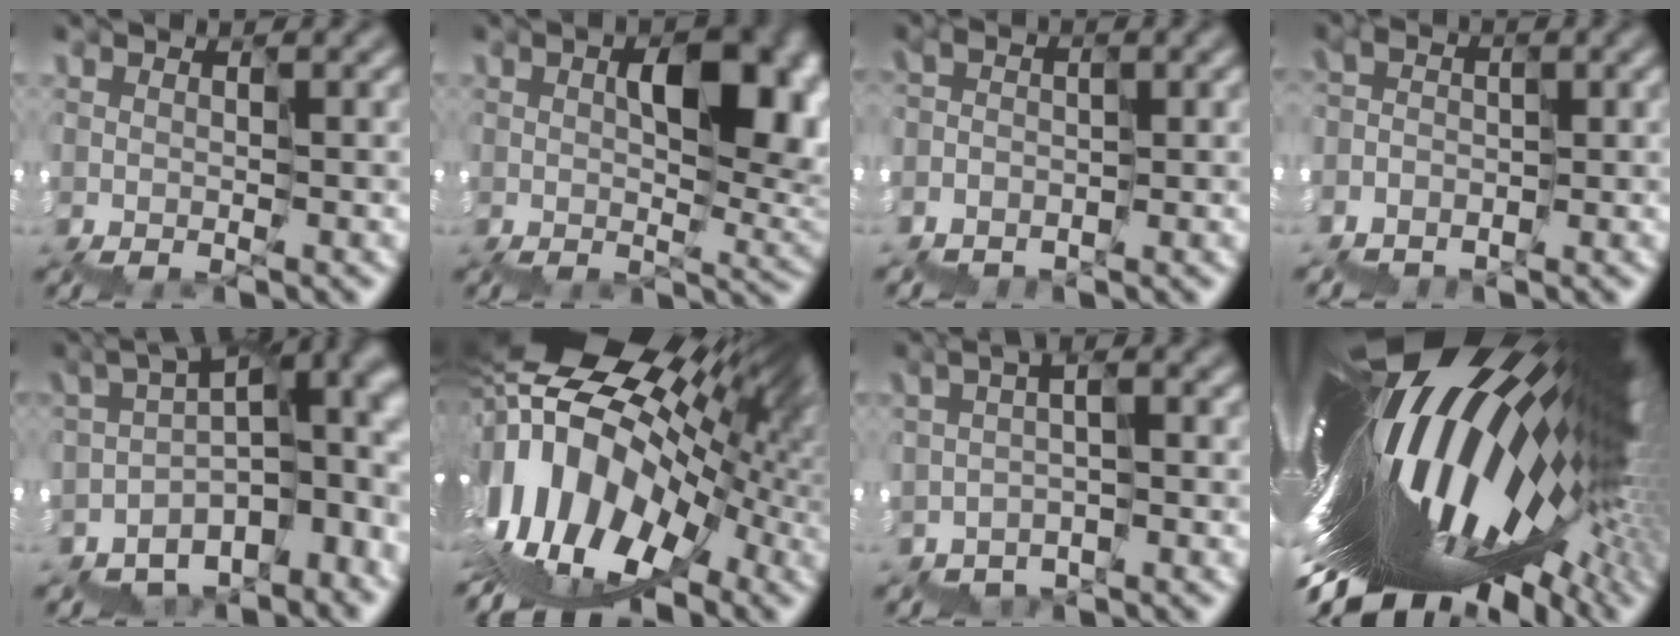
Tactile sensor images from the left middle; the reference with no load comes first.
{"total": 8.4, "force": [1.3, 4.9, 6.7], "torque": [-0.078, -0.008, 0.034]}
{"total": 2.7, "force": [-2.2, 0.6, -1.4], "torque": [0.023, -0.004, -0.041]}
{"total": 3.1, "force": [-2.6, 1.2, -1.2], "torque": [0.026, -0.005, -0.045]}
{"total": 11.2, "force": [-4.0, 6.0, 8.6], "torque": [-0.118, -0.013, -0.046]}
{"total": 15.2, "force": [-0.4, 9.6, 11.7], "torque": [-0.171, 0.011, 0.008]}
{"total": 2.0, "force": [-1.5, -0.8, -1.1], "torque": [0.021, -0.002, -0.024]}
{"total": 17.4, "force": [-0.7, 7.2, 15.8], "torque": [-0.258, -0.027, -0.014]}